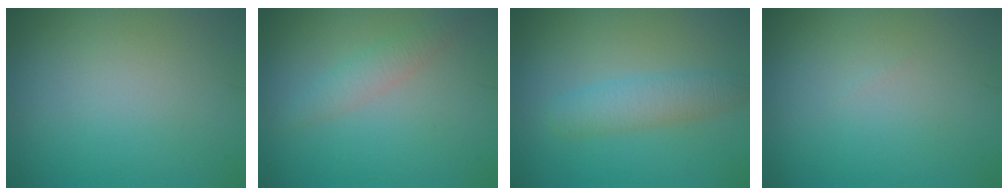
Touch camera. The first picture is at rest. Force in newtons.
{"total": 1.9, "press": 1.9, "slide": 0.1}
{"total": 3.0, "press": 3.0, "slide": 0.1}
{"total": 0.0}